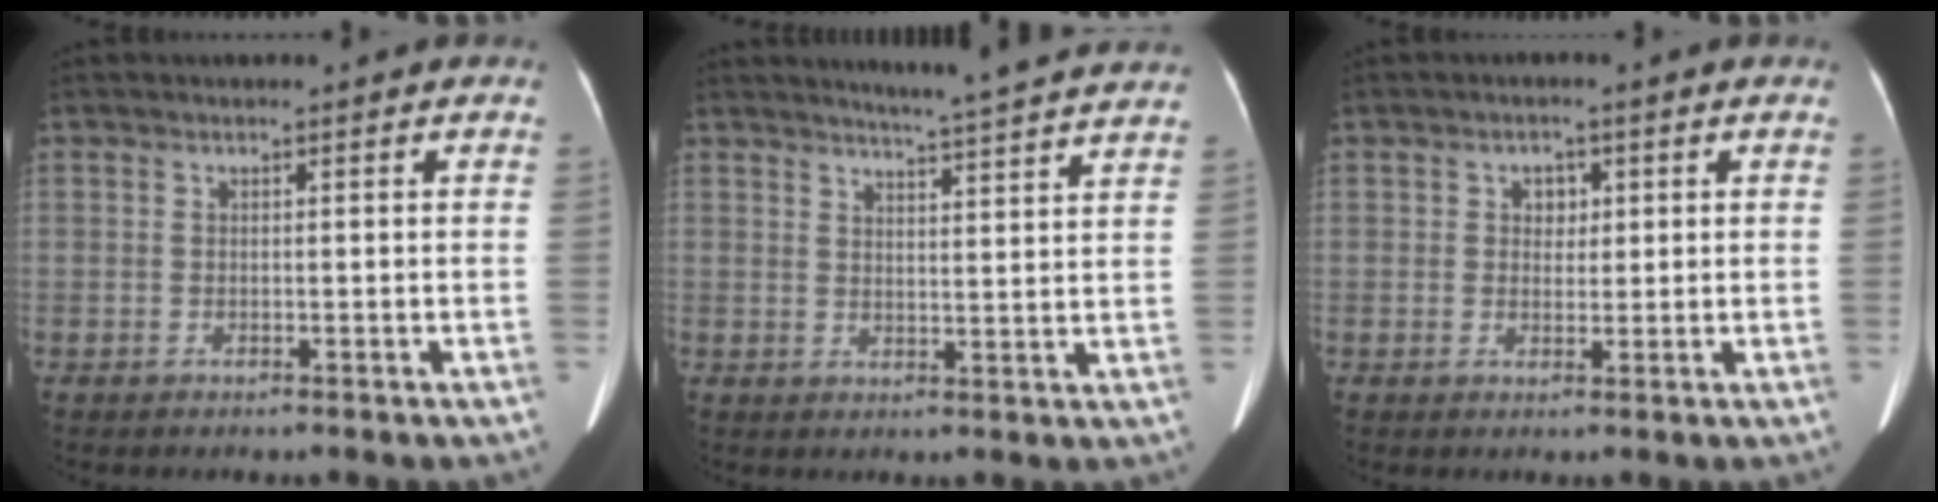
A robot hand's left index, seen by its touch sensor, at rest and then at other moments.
{"total": 11.3, "force": [10.6, -0.7, 3.7], "torque": [-0.059, -0.012, 0.124]}
{"total": 2.3, "force": [0.7, 1.8, 1.2], "torque": [-0.019, 0.006, 0.011]}